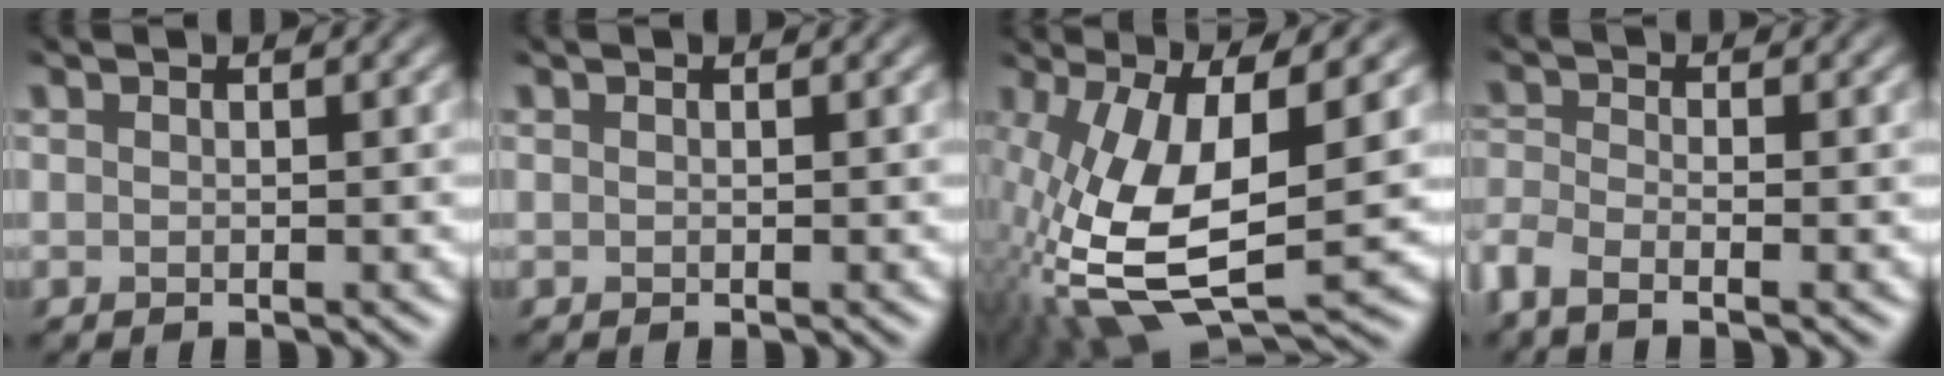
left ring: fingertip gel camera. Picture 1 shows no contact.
{"total": 0.0}
{"total": 12.5, "force": [-2.3, 4.9, 11.3], "torque": [-0.237, -0.022, -0.029]}
{"total": 3.2, "force": [-2.5, 0.7, 1.9], "torque": [-0.055, -0.009, -0.053]}